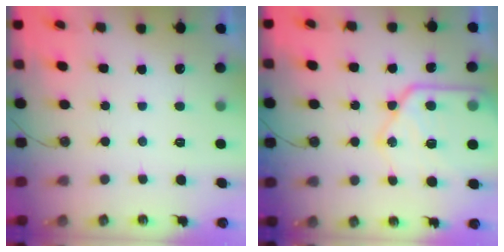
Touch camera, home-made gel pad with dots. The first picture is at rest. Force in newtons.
{"total": 18.2, "press": 18.1, "slide": 1.9}